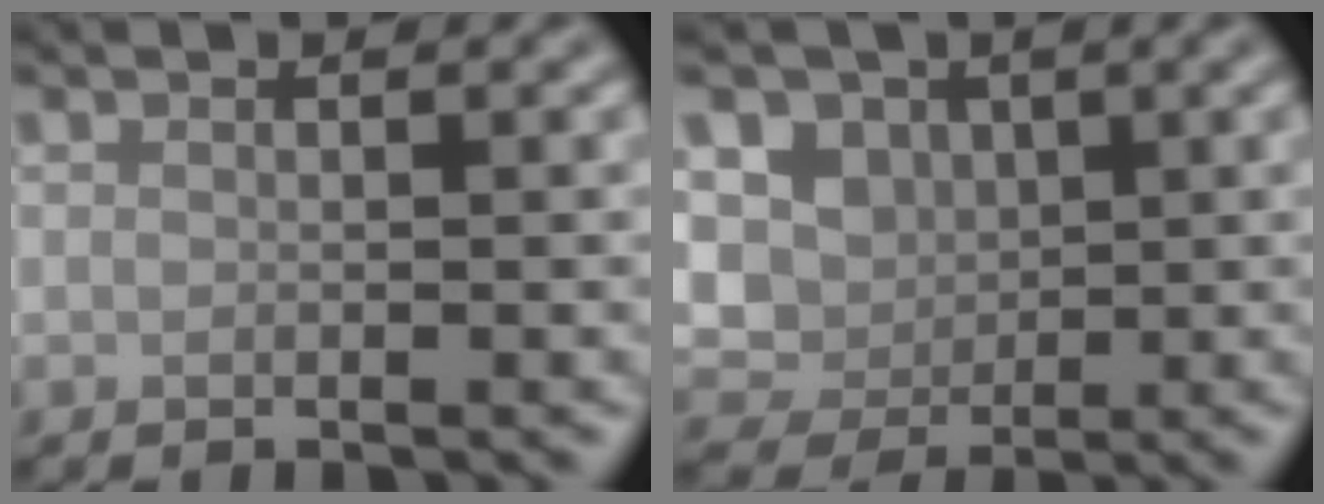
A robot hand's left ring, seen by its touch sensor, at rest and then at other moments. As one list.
[{"total": 6.3, "force": [0.8, 5.5, 3.0], "torque": [-0.046, 0.004, -0.010]}]